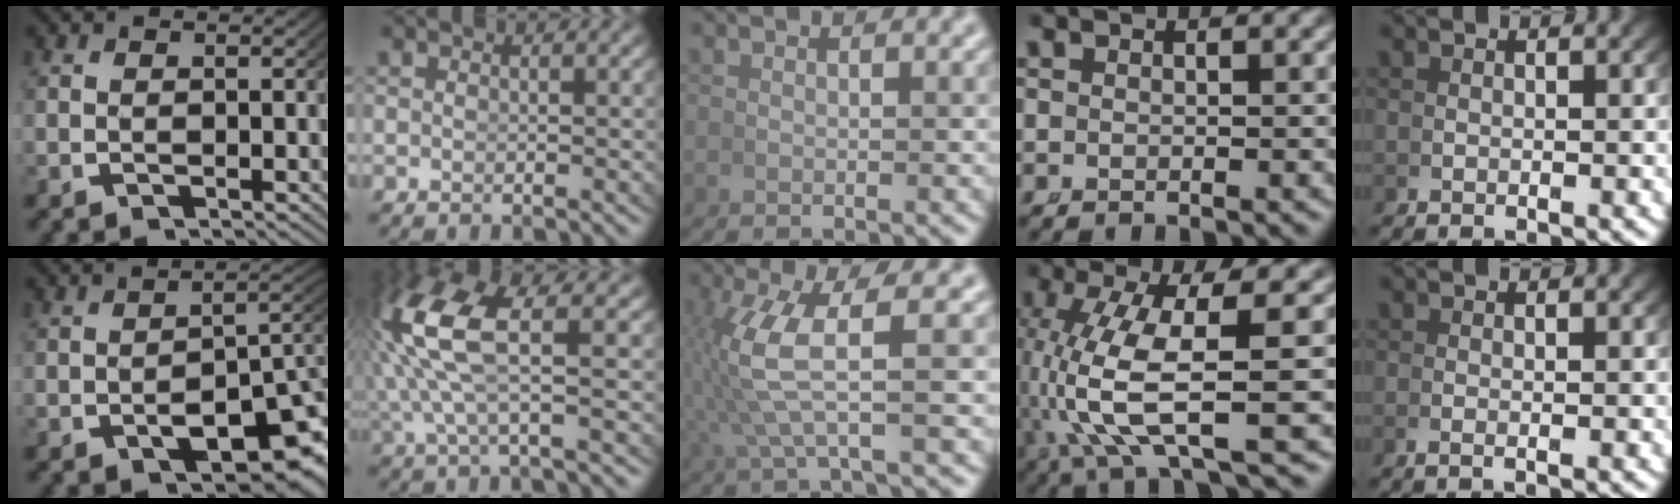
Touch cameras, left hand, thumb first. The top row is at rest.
{"thumb": {"total": 8.4, "force": [-2.2, 4.5, 6.7], "torque": [-0.082, -0.015, -0.017]}, "index": {"total": 7.2, "force": [1.4, 2.4, 6.6], "torque": [-0.156, -0.004, 0.031]}, "middle": {"total": 5.8, "force": [0.6, 1.5, 5.6], "torque": [-0.125, 0.007, 0.014]}, "ring": {"total": 7.4, "force": [-0.6, 2.2, 7.0], "torque": [-0.155, -0.026, 0.007]}, "little": {"total": 0.7, "force": [-0.3, 0.1, 0.7], "torque": [-0.025, -0.007, -0.004]}}